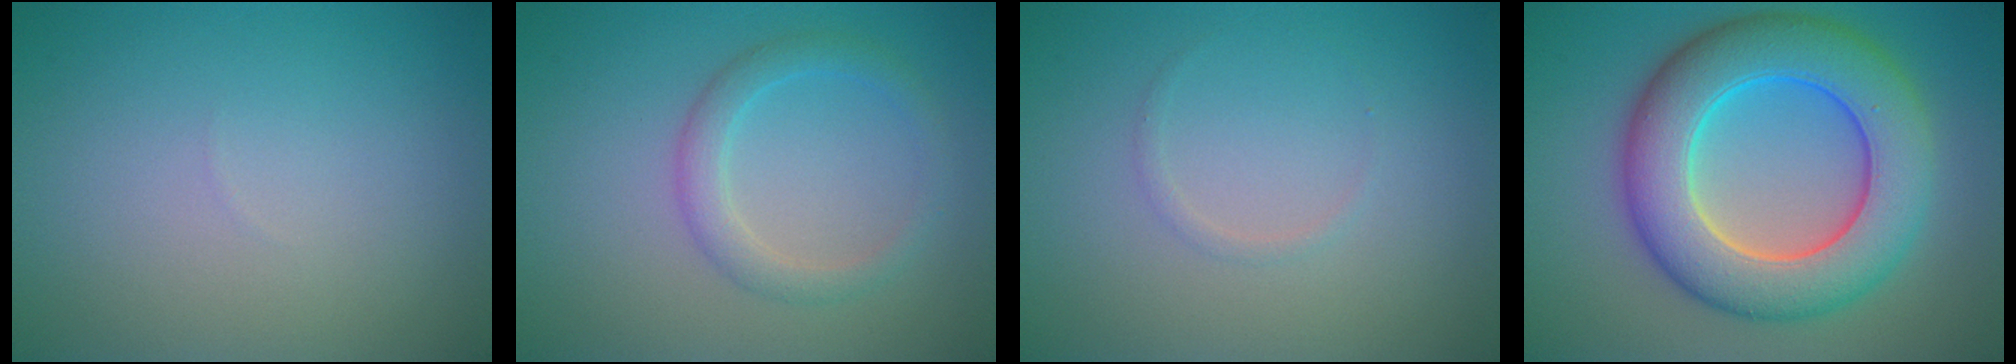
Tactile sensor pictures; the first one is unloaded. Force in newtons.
{"total": 2.4, "press": 2.4, "slide": 0.1}
{"total": 0.6, "press": 0.6, "slide": 0.0}
{"total": 10.5, "press": 10.5, "slide": 0.3}